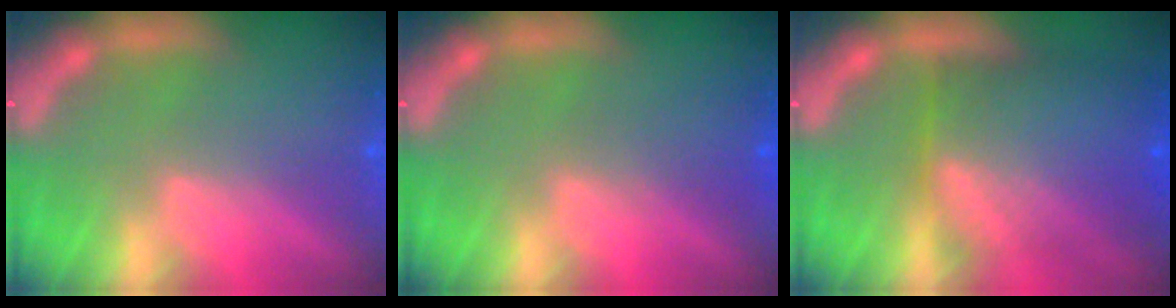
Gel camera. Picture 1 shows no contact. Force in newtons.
{"total": 2.0}
{"total": 10.1}